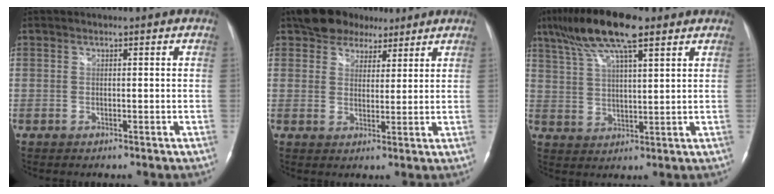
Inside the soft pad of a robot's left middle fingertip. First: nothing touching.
{"total": 7.1, "force": [5.2, 4.4, 2.0], "torque": [-0.030, 0.018, 0.088]}
{"total": 13.1, "force": [8.5, 2.5, 9.6], "torque": [-0.188, 0.024, 0.153]}